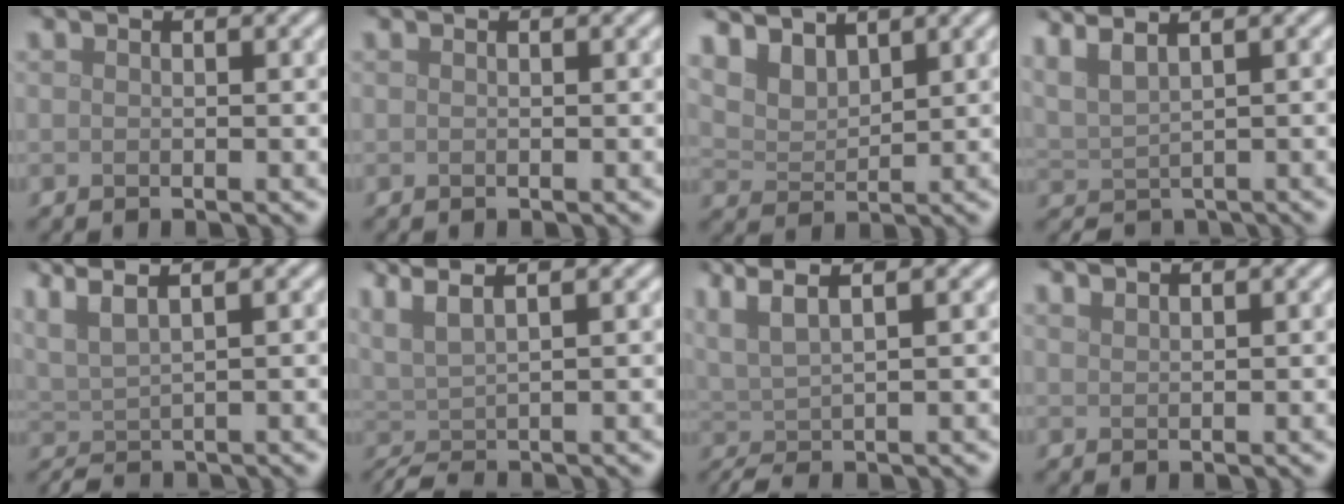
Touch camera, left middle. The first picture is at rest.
{"total": 0.0}
{"total": 4.5, "force": [3.7, 2.0, 1.7], "torque": [-0.053, -0.002, 0.073]}
{"total": 3.7, "force": [3.0, 0.9, 1.9], "torque": [-0.043, 0.009, 0.055]}
{"total": 4.0, "force": [2.3, 1.0, 3.1], "torque": [-0.052, 0.014, 0.042]}
{"total": 4.5, "force": [1.7, 1.3, 3.9], "torque": [-0.061, 0.011, 0.029]}
{"total": 5.1, "force": [2.4, 1.3, 4.4], "torque": [-0.077, 0.014, 0.036]}
{"total": 0.9, "force": [0.8, 0.1, 0.2], "torque": [-0.003, -0.001, 0.016]}